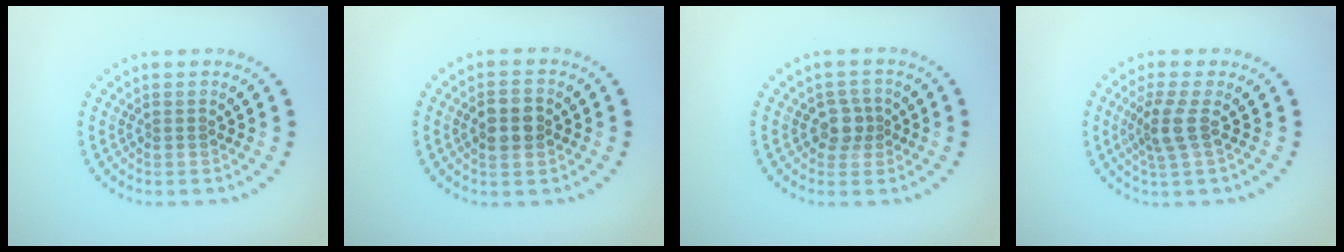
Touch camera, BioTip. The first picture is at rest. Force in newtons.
{"total": 2.8, "press": 2.8, "slide": 0.1}
{"total": 1.9, "press": 1.7, "slide": 0.9}
{"total": 2.5, "press": 1.9, "slide": 1.7}